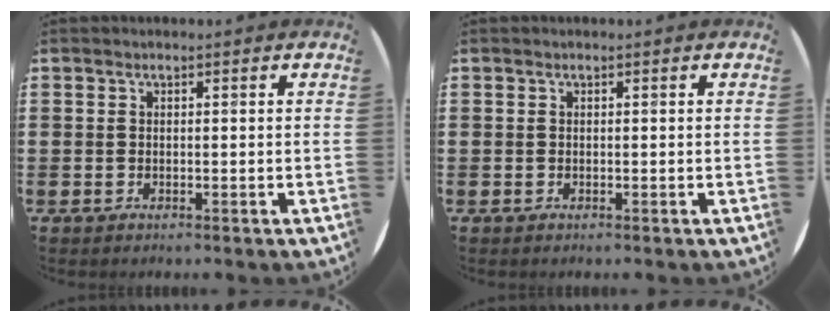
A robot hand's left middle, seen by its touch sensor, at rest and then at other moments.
{"total": 0.0}